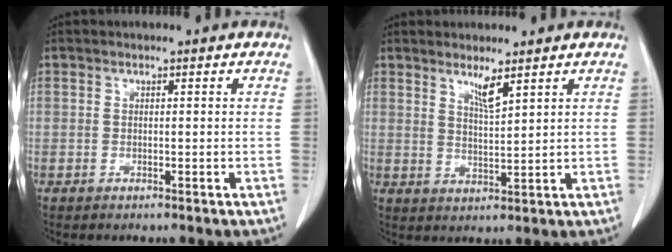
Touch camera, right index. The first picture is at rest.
{"total": 3.3, "force": [2.4, -0.1, 2.3], "torque": [-0.045, -0.013, 0.047]}